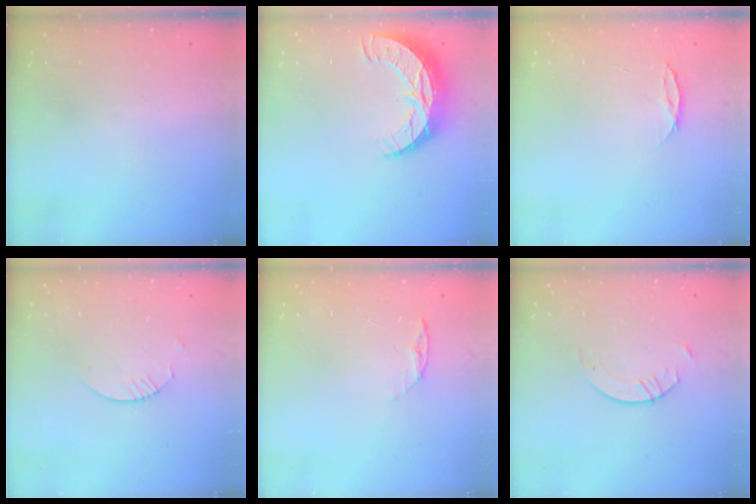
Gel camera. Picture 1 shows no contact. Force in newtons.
{"total": 10.3, "press": 10.3, "slide": 0.9}
{"total": 4.0, "press": 4.0, "slide": 0.4}
{"total": 1.8, "press": 1.8, "slide": 0.2}
{"total": 4.9, "press": 4.9, "slide": 0.6}
{"total": 2.9, "press": 2.9, "slide": 0.3}